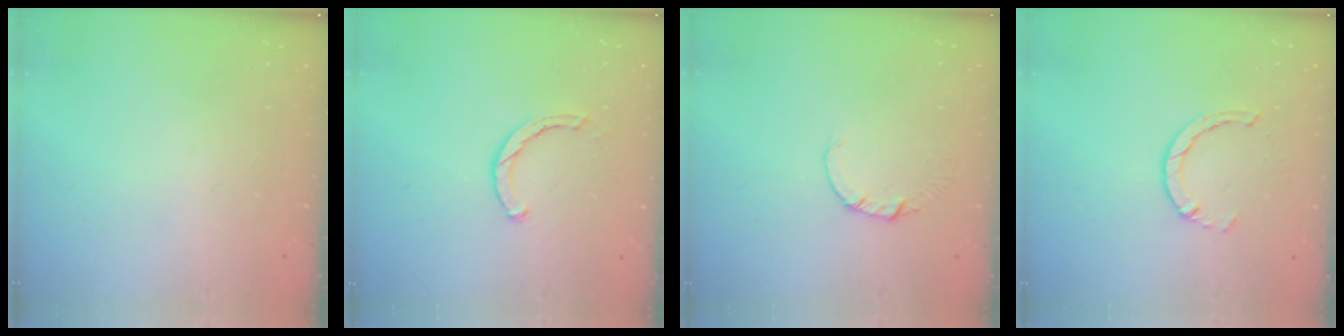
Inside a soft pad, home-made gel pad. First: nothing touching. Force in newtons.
{"total": 2.4, "press": 2.4, "slide": 0.1}
{"total": 0.5, "press": 0.5, "slide": 0.1}
{"total": 2.9, "press": 2.9, "slide": 0.4}